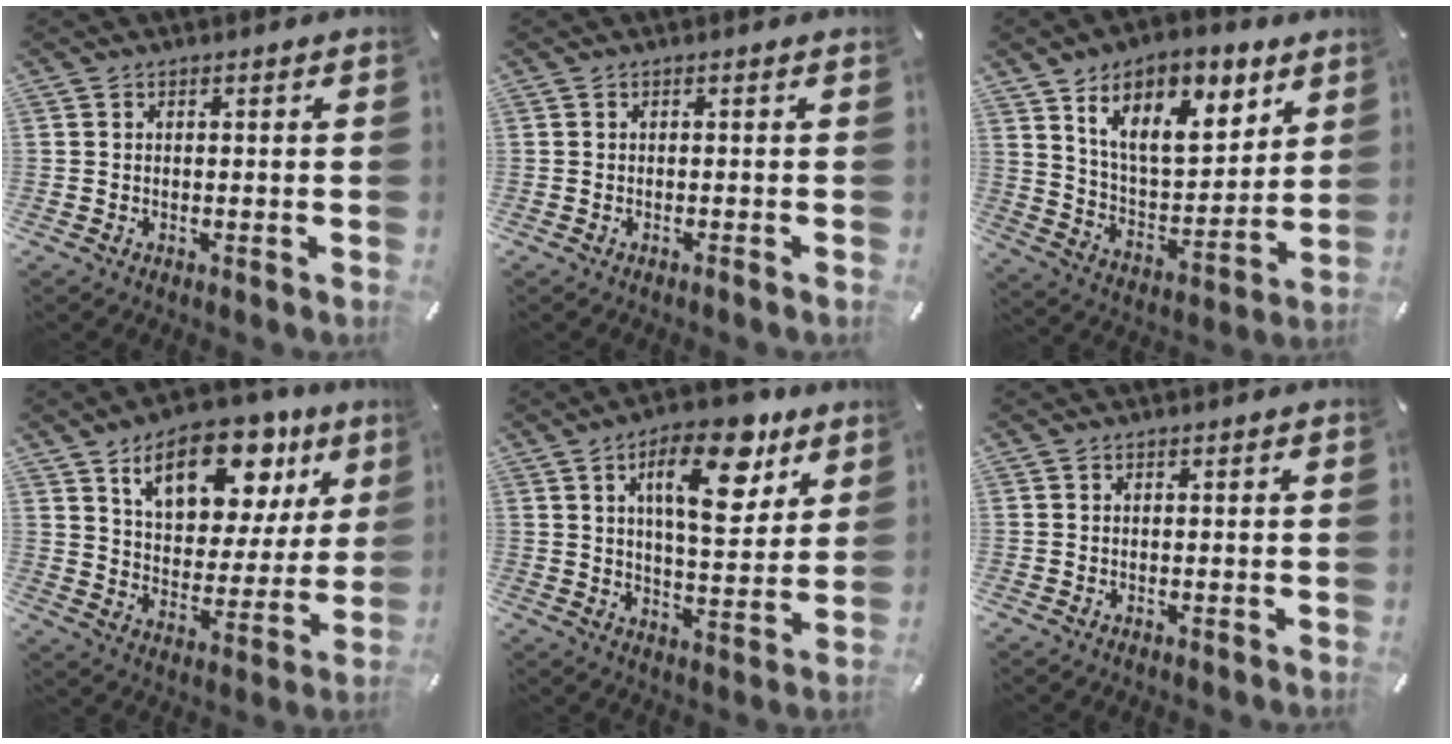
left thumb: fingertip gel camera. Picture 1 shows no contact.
{"total": 0.8, "force": [-0.3, -0.1, 0.8], "torque": [-0.009, -0.004, -0.004]}
{"total": 17.3, "force": [10.4, 9.1, 10.4], "torque": [-0.169, -0.046, 0.180]}
{"total": 19.0, "force": [11.1, 10.7, 11.1], "torque": [-0.160, -0.059, 0.187]}
{"total": 16.8, "force": [8.5, 7.4, 12.5], "torque": [-0.177, -0.031, 0.135]}
{"total": 0.0}